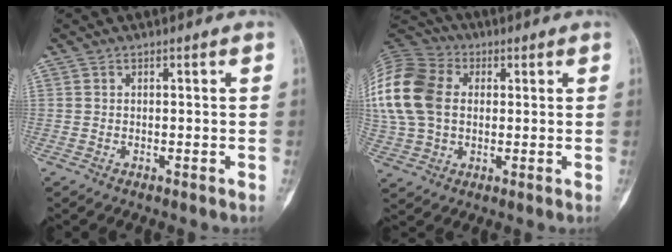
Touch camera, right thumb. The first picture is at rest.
{"total": 19.9, "force": [2.6, 14.6, 13.3], "torque": [-0.308, 0.025, 0.047]}